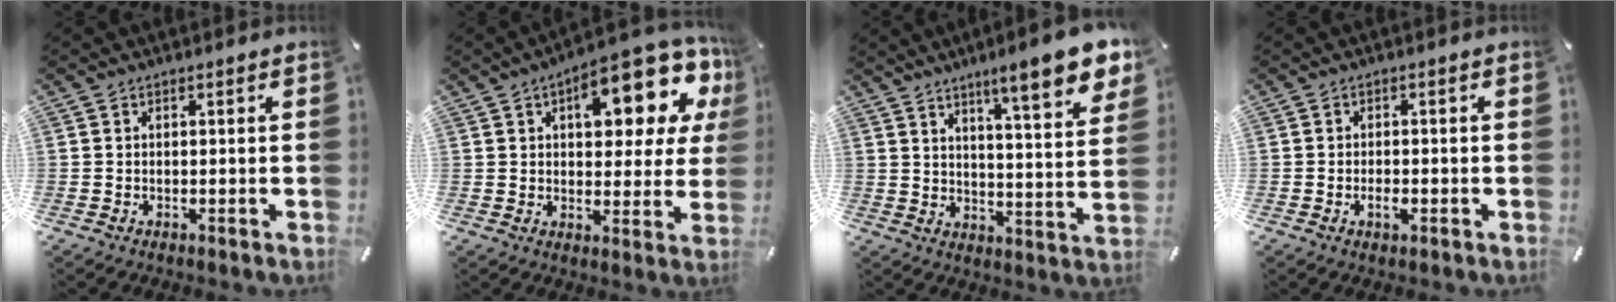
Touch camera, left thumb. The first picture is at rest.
{"total": 18.2, "force": [8.4, 8.7, 13.6], "torque": [-0.167, -0.054, 0.134]}
{"total": 13.2, "force": [9.6, 2.2, 8.8], "torque": [-0.129, -0.061, 0.155]}
{"total": 2.2, "force": [-0.8, 1.1, 1.7], "torque": [-0.031, 0.002, -0.013]}